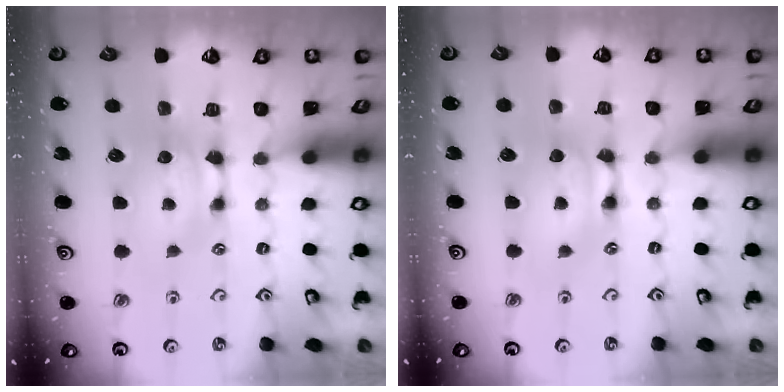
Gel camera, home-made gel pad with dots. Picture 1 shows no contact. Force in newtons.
{"total": 1.7, "press": 1.7, "slide": 0.2}